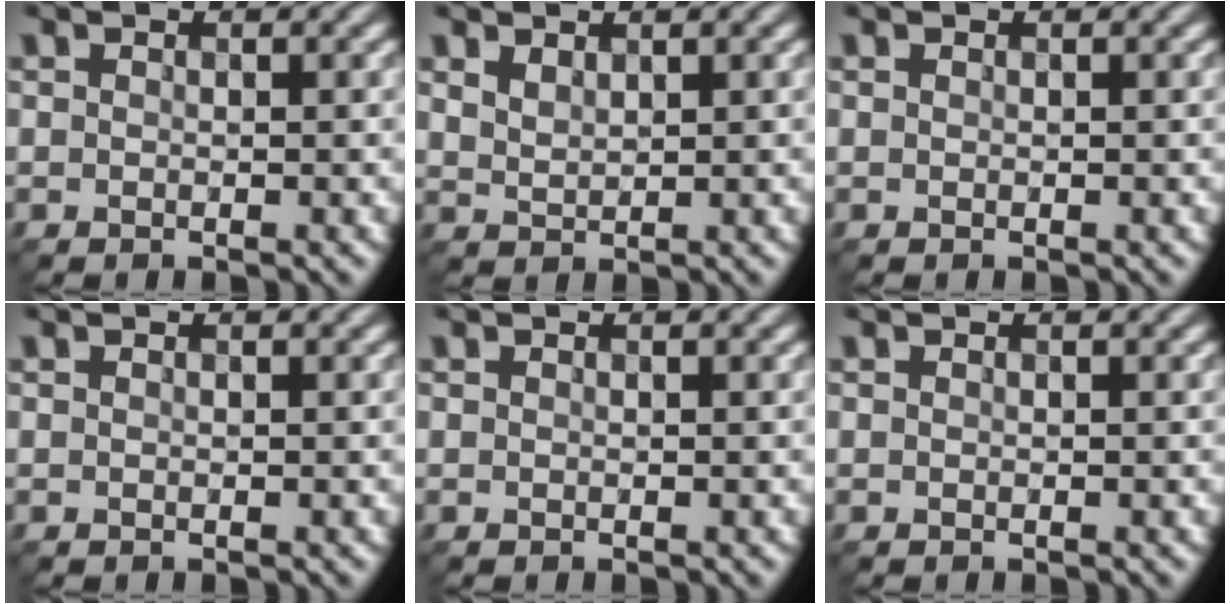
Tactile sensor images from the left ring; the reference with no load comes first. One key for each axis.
{"total": 1.5, "fx": 1.1, "fy": 0.6, "fz": 0.7, "tx": -0.020, "ty": -0.003, "tz": 0.027}
{"total": 0.0}
{"total": 0.0}
{"total": 0.0}
{"total": 0.0}